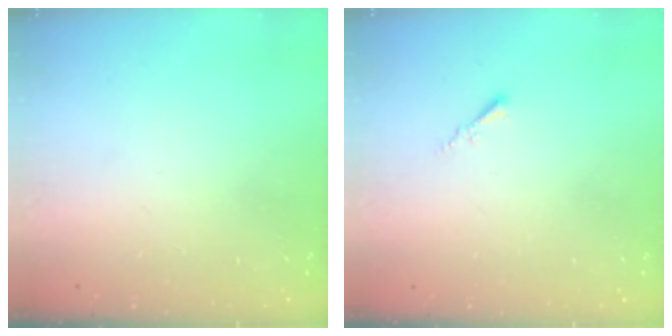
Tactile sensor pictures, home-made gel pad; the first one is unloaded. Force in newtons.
{"total": 0.0}